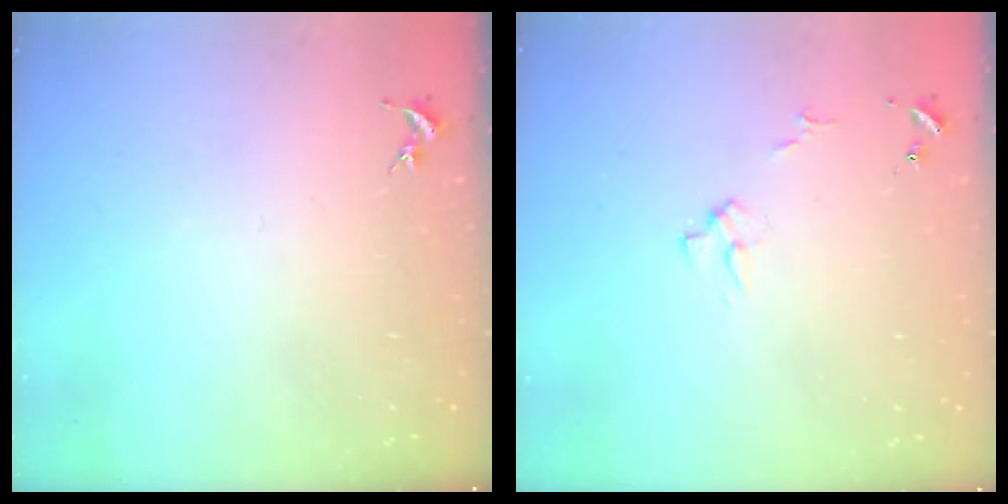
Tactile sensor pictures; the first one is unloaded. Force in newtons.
{"total": 3.1, "press": 3.0, "slide": 0.4}